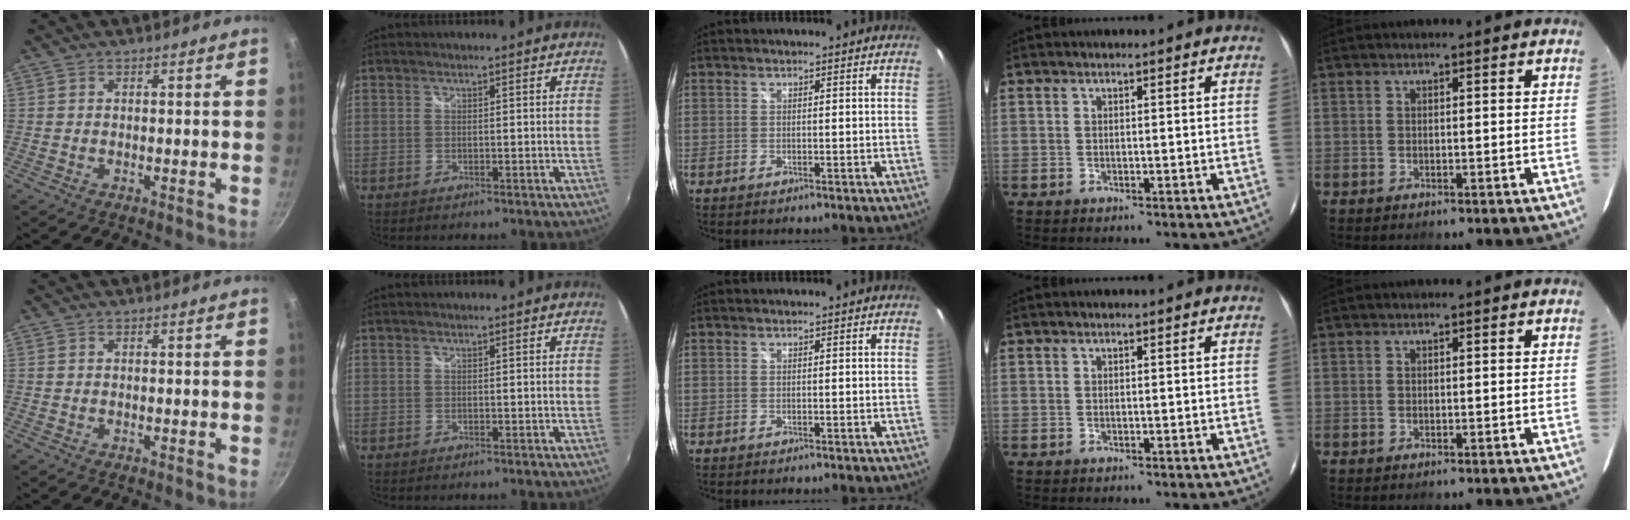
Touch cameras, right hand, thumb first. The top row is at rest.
{}